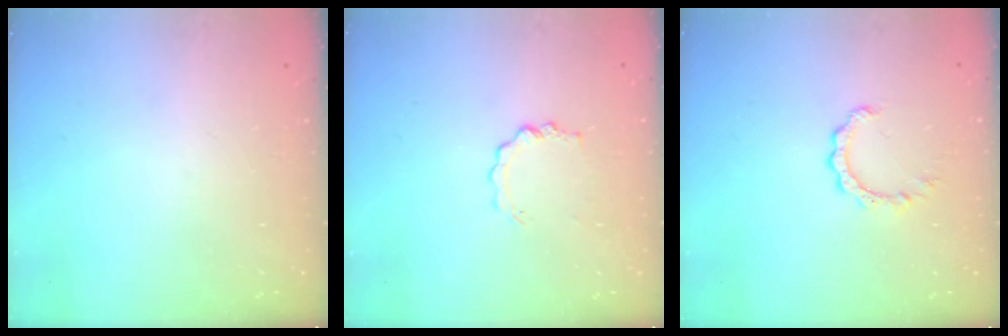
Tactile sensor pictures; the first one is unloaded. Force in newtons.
{"total": 3.0, "press": 3.0, "slide": 0.3}
{"total": 3.2, "press": 3.2, "slide": 0.4}